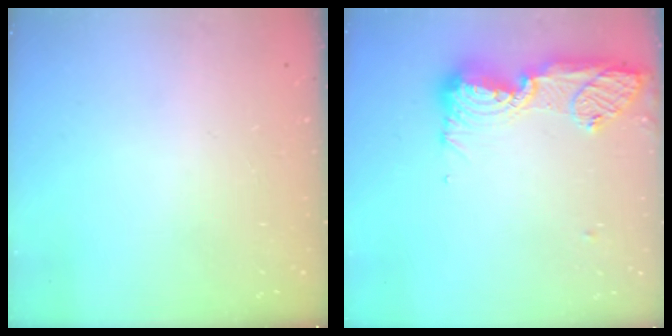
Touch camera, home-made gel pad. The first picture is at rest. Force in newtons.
{"total": 17.6, "press": 16.5, "slide": 6.2}